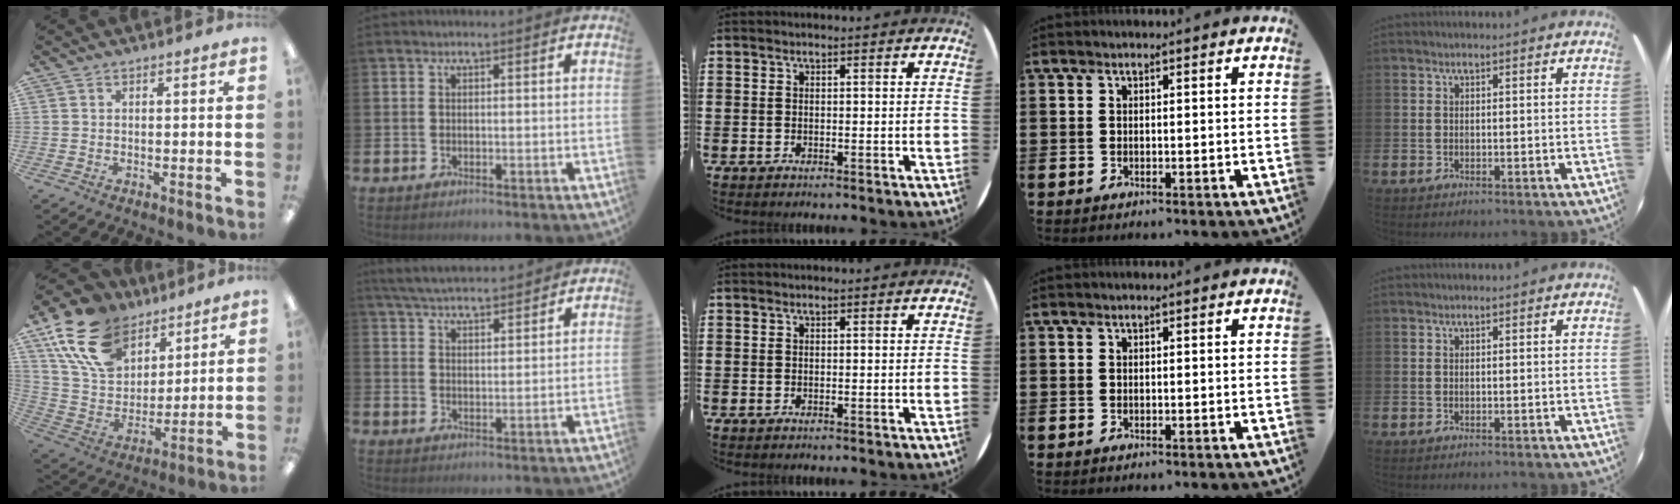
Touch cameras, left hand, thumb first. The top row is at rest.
{"thumb": {"total": 19.3, "force": [12.2, 11.9, 9.1], "torque": [-0.189, -0.046, 0.232]}, "index": {"total": 5.0, "force": [4.9, 0.5, 0.7], "torque": [-0.034, -0.022, 0.089]}}